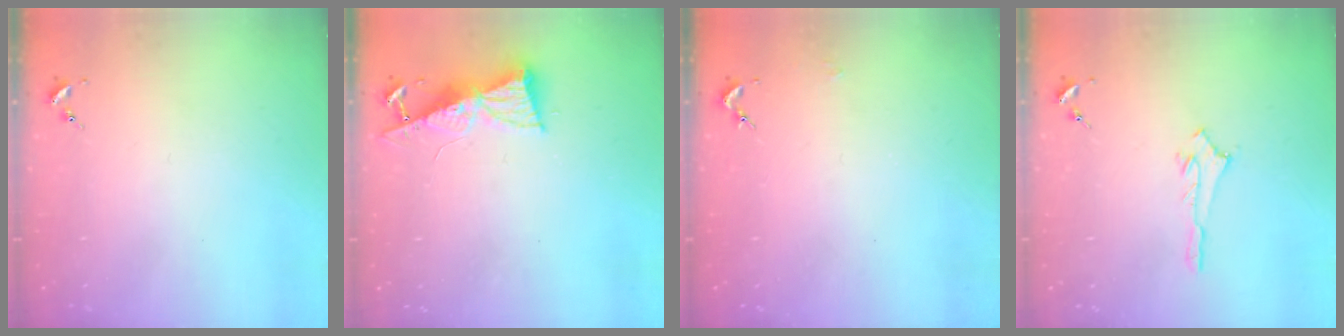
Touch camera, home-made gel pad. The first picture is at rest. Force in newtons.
{"total": 8.6, "press": 8.5, "slide": 1.1}
{"total": 2.1, "press": 2.1, "slide": 0.3}
{"total": 2.6, "press": 2.6, "slide": 0.4}